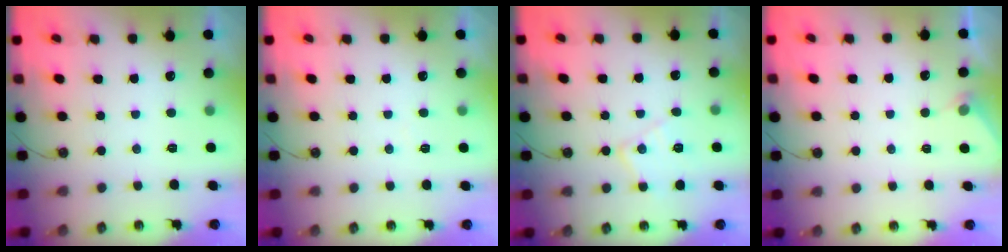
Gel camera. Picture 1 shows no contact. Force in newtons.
{"total": 2.9, "press": 2.8, "slide": 0.5}
{"total": 9.6, "press": 9.6, "slide": 0.6}
{"total": 2.7, "press": 2.7, "slide": 0.4}